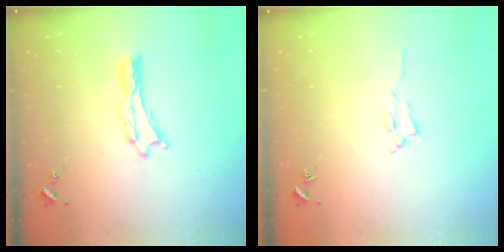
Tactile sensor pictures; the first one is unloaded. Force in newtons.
{"total": 1.4, "press": 1.4, "slide": 0.2}